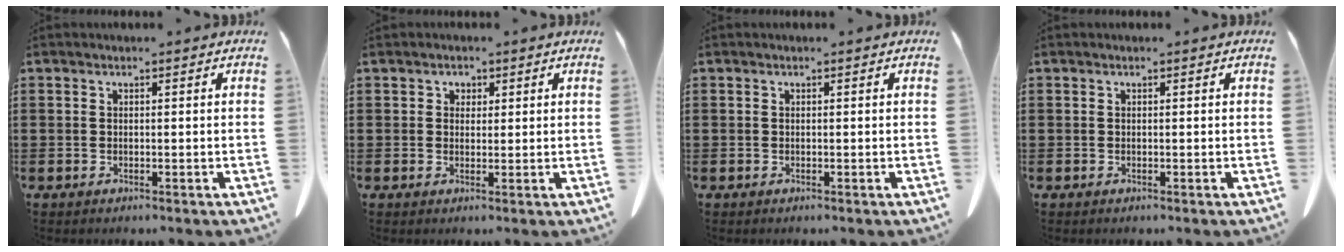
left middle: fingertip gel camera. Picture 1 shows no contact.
{"total": 1.3, "force": [0.8, 1.0, 0.2], "torque": [0.001, 0.001, 0.013]}
{"total": 0.0}
{"total": 0.0}